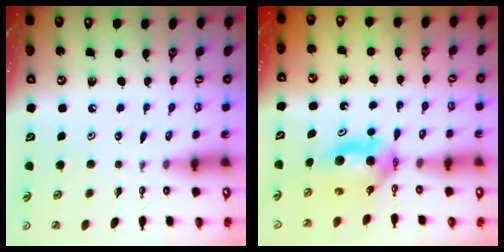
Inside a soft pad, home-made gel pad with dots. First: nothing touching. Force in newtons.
{"total": 7.0, "press": 6.1, "slide": 3.4}